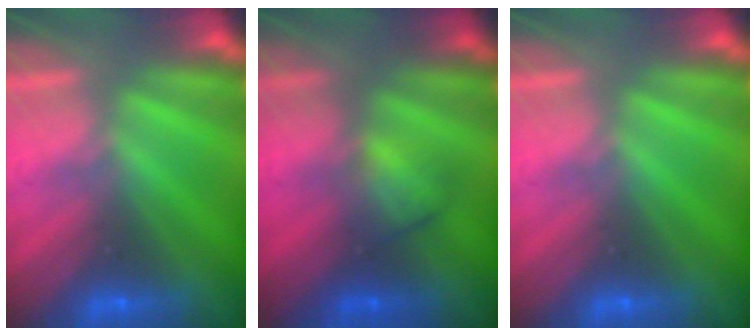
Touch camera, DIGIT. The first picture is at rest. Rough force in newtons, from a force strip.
{"total": 2.0}
{"total": 0.0}